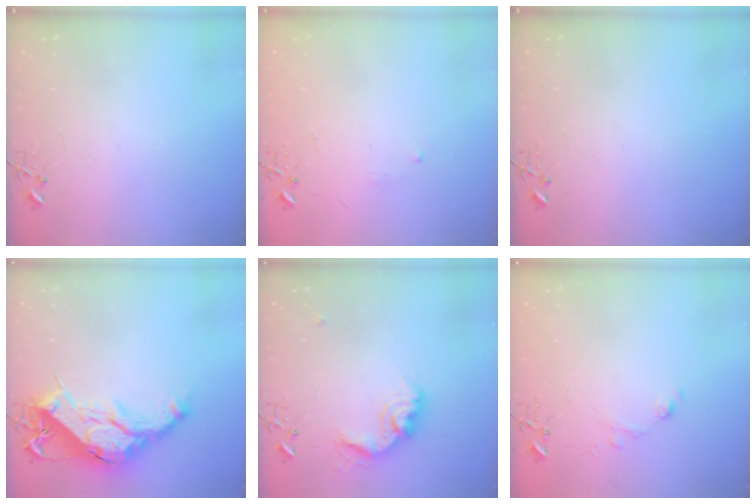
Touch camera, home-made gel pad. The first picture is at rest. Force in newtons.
{"total": 2.9, "press": 2.8, "slide": 0.5}
{"total": 0.0}
{"total": 19.8, "press": 19.8, "slide": 1.2}
{"total": 15.0, "press": 15.0, "slide": 0.6}
{"total": 7.3, "press": 7.3, "slide": 0.8}